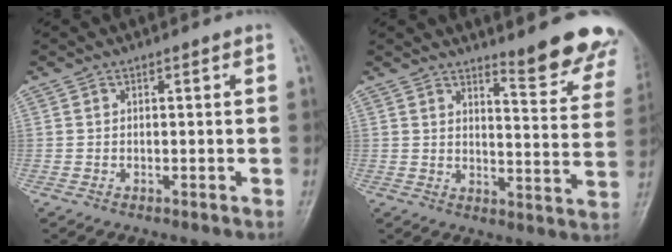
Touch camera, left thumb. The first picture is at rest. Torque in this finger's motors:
{"motor_torque": [0.42, 0.21, 1.15, -0.99, 0.08]}